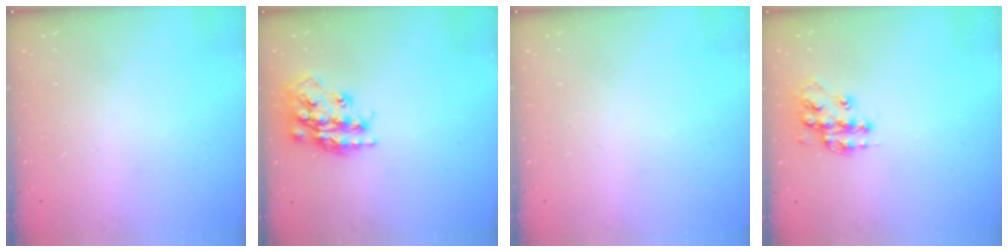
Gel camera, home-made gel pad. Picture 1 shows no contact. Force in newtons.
{"total": 17.8, "press": 17.7, "slide": 1.3}
{"total": 0.0}
{"total": 13.8, "press": 13.7, "slide": 0.8}